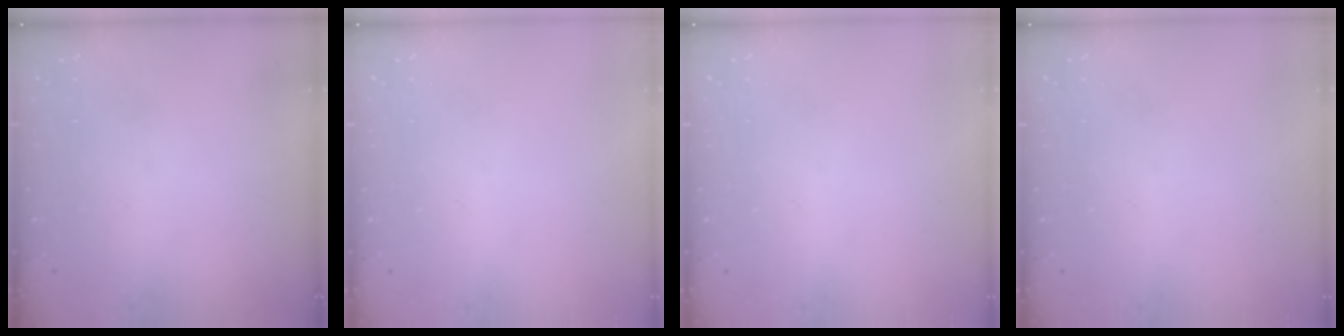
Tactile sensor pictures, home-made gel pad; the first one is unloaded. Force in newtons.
{"total": 0.0}
{"total": 0.0}
{"total": 0.0}